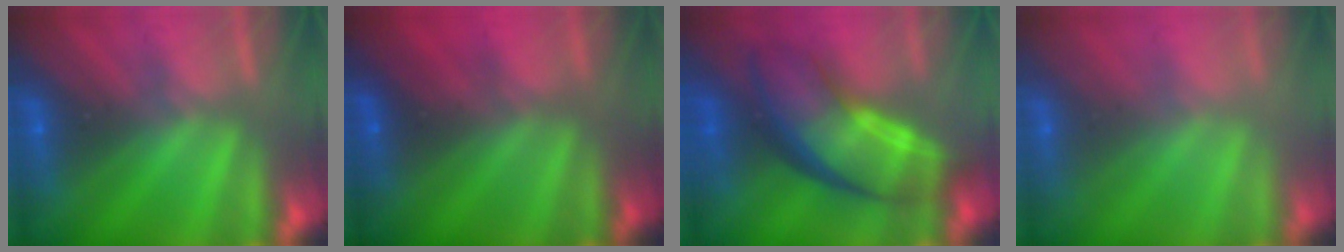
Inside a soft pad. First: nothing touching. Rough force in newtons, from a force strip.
{"total": 2.2}
{"total": 7.9}
{"total": 2.3}